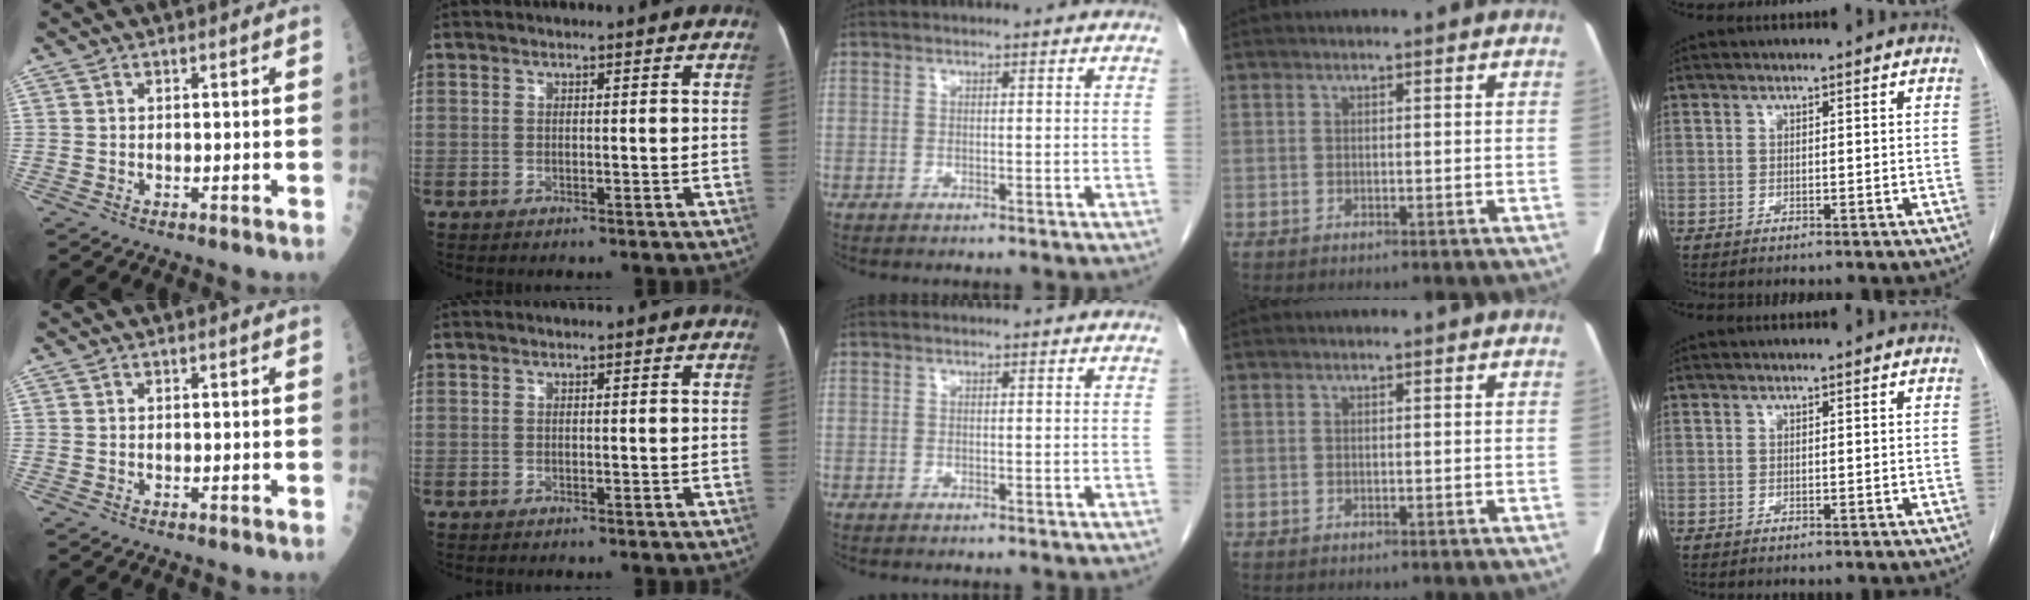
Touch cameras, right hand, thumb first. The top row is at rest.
{}